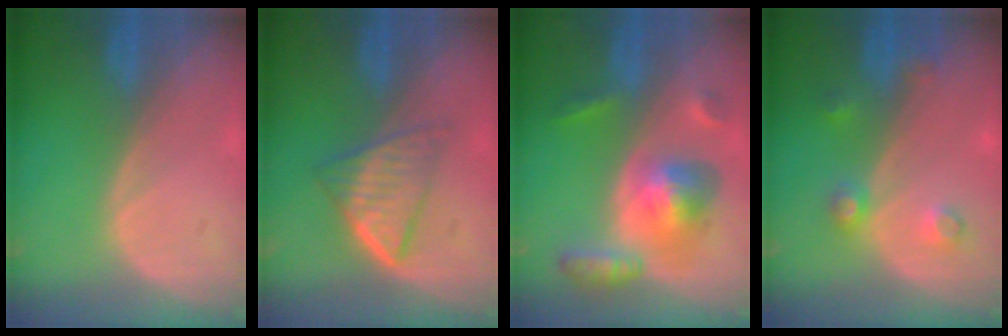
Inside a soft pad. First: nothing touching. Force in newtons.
{"total": 6.3, "press": 5.5, "slide": 3.1}
{"total": 8.2, "press": 8.2, "slide": 0.5}
{"total": 4.0, "press": 3.5, "slide": 1.9}